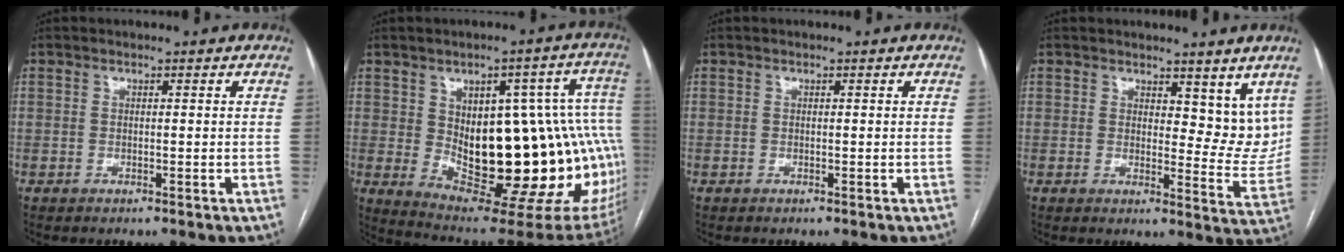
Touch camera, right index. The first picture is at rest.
{"total": 28.2, "force": [-1.3, 9.9, 26.3], "torque": [-0.277, 0.026, 0.013]}
{"total": 0.0}
{"total": 7.6, "force": [5.5, 3.7, 3.6], "torque": [-0.027, -0.021, 0.072]}